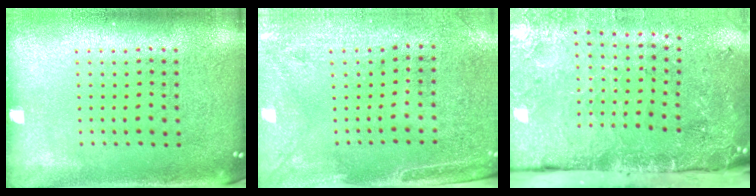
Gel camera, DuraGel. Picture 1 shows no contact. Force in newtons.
{"total": 2.9, "press": 2.5, "slide": 1.6}
{"total": 4.9, "press": 3.7, "slide": 3.3}